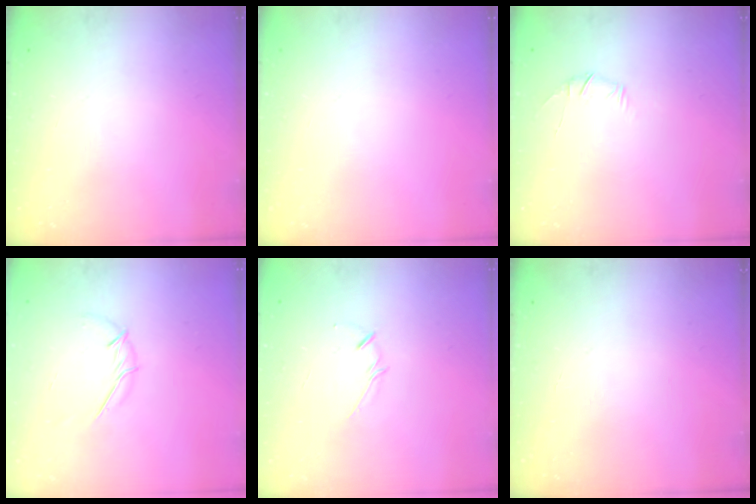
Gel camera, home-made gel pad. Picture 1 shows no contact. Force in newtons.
{"total": 0.0}
{"total": 5.2, "press": 5.0, "slide": 1.4}
{"total": 3.9, "press": 3.8, "slide": 0.8}
{"total": 2.5, "press": 2.4, "slide": 0.5}
{"total": 0.0}